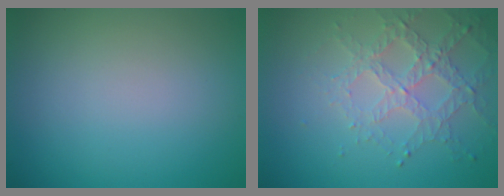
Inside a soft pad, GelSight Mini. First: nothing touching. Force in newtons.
{"total": 3.1, "press": 2.9, "slide": 1.1}